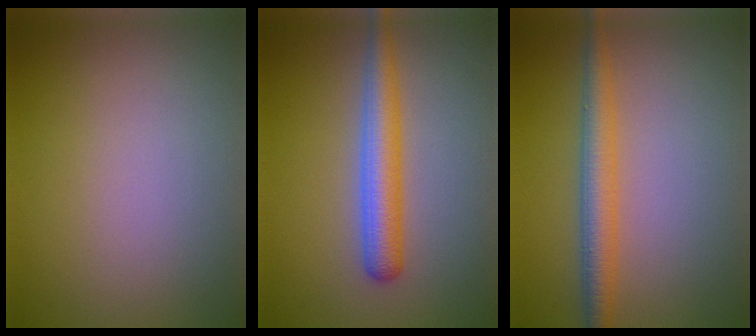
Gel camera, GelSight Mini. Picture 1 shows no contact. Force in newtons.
{"total": 3.9, "press": 3.9, "slide": 0.1}
{"total": 3.5, "press": 3.5, "slide": 0.1}